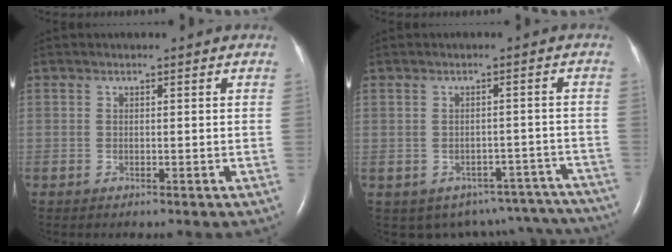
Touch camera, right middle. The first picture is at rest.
{"total": 14.0, "force": [-12.3, 6.2, 2.3], "torque": [-0.025, 0.037, -0.127]}